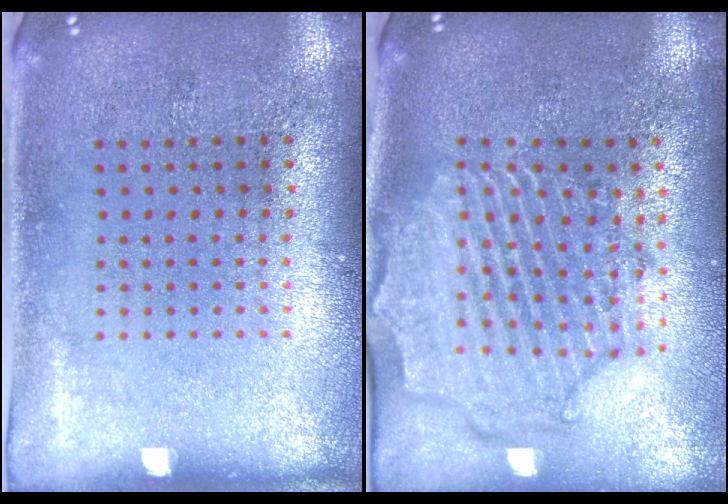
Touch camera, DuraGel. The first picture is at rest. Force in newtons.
{"total": 2.3, "press": 2.2, "slide": 0.8}